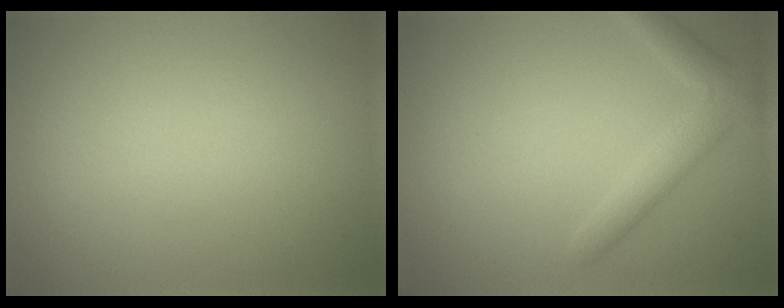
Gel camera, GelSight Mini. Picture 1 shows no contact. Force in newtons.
{"total": 2.8, "press": 2.8, "slide": 0.0}